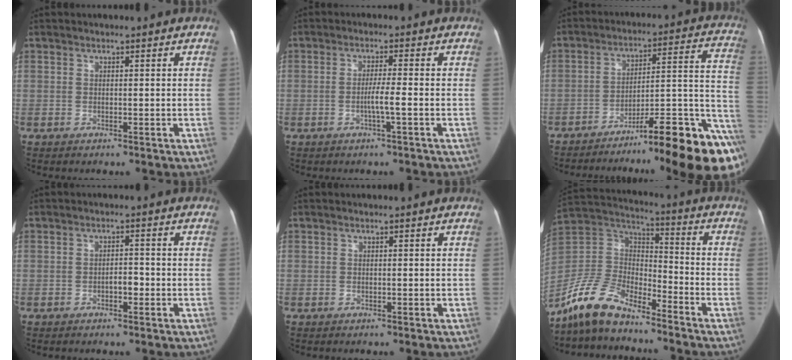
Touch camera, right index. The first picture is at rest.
{"total": 3.5, "force": [-1.2, -0.2, 3.2], "torque": [-0.058, -0.001, -0.022]}
{"total": 23.4, "force": [-16.1, 1.1, 17.0], "torque": [-0.128, 0.030, -0.237]}
{"total": 2.4, "force": [-0.9, 1.2, 1.8], "torque": [-0.027, 0.007, -0.014]}
{"total": 0.0}
{"total": 12.9, "force": [-10.5, 4.9, 5.6], "torque": [-0.124, 0.026, -0.205]}